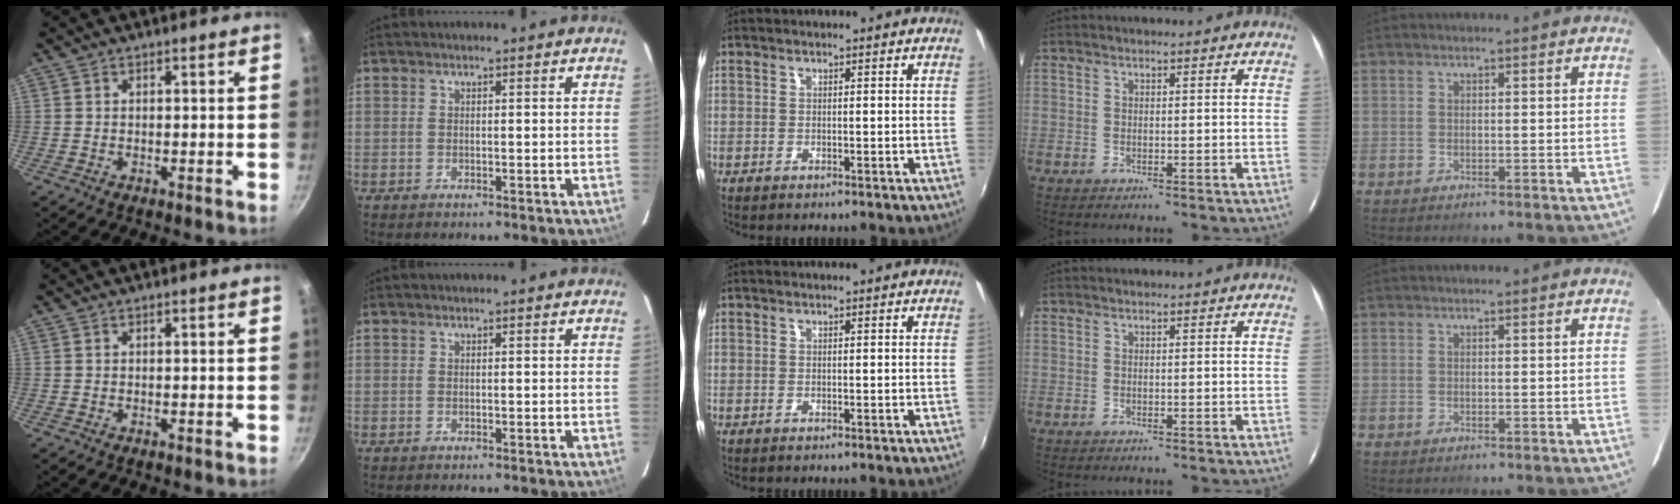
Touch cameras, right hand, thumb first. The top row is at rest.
{}